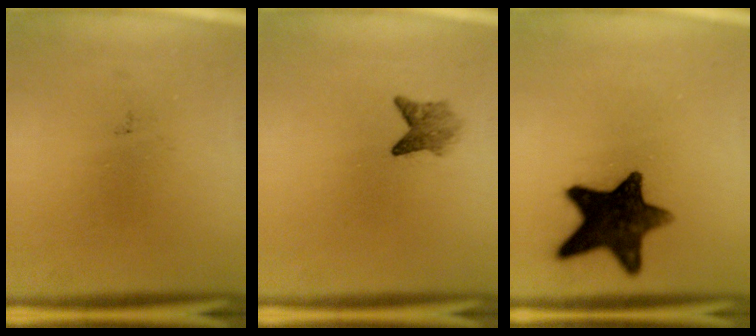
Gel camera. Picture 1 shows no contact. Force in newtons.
{"total": 2.6}
{"total": 14.2}